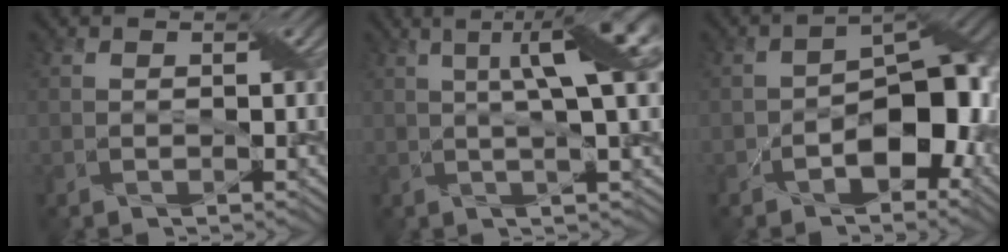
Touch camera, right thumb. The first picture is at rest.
{"total": 9.8, "force": [2.6, 2.2, 9.2], "torque": [-0.126, 0.024, 0.033]}
{"total": 8.8, "force": [-3.2, 5.1, 6.4], "torque": [-0.090, -0.001, -0.057]}